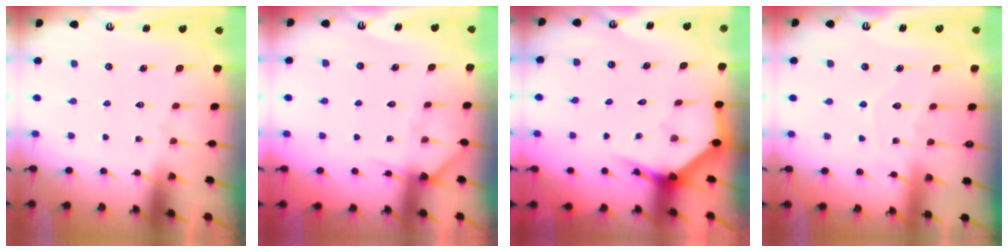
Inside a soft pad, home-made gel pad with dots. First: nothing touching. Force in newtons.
{"total": 5.9, "press": 5.9, "slide": 0.5}
{"total": 3.8, "press": 3.8, "slide": 0.2}
{"total": 6.7, "press": 6.7, "slide": 0.7}